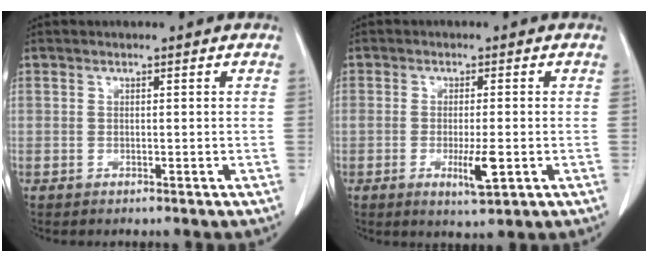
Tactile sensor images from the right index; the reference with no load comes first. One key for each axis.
{"total": 4.8, "fx": -1.4, "fy": 0.7, "fz": 4.5, "tx": -0.078, "ty": -0.009, "tz": -0.020}